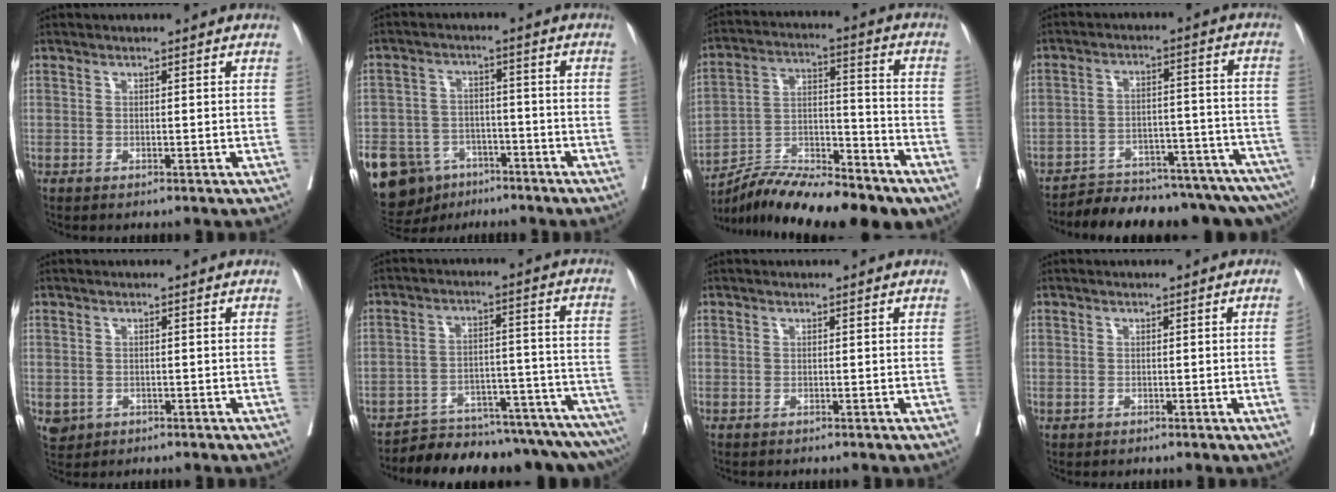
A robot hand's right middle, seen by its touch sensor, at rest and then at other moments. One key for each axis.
{"total": 19.6, "fx": -11.1, "fy": 13.7, "fz": 8.4, "tx": -0.239, "ty": -0.003, "tz": -0.168}
{"total": 19.4, "fx": -15.9, "fy": 4.2, "fz": 10.3, "tx": -0.162, "ty": 0.009, "tz": -0.271}
{"total": 18.0, "fx": -16.4, "fy": 2.1, "fz": 7.0, "tx": -0.052, "ty": 0.024, "tz": -0.223}
{"total": 2.3, "fx": -0.8, "fy": 2.1, "fz": 0.7, "tx": -0.009, "ty": 0.002, "tz": -0.002}
{"total": 18.1, "fx": -16.8, "fy": 1.7, "fz": 6.4, "tx": -0.041, "ty": 0.027, "tz": -0.229}
{"total": 0.0}
{"total": 1.5, "fx": -0.2, "fy": -0.4, "fz": 1.5, "tx": -0.021, "ty": 0.003, "tz": -0.003}